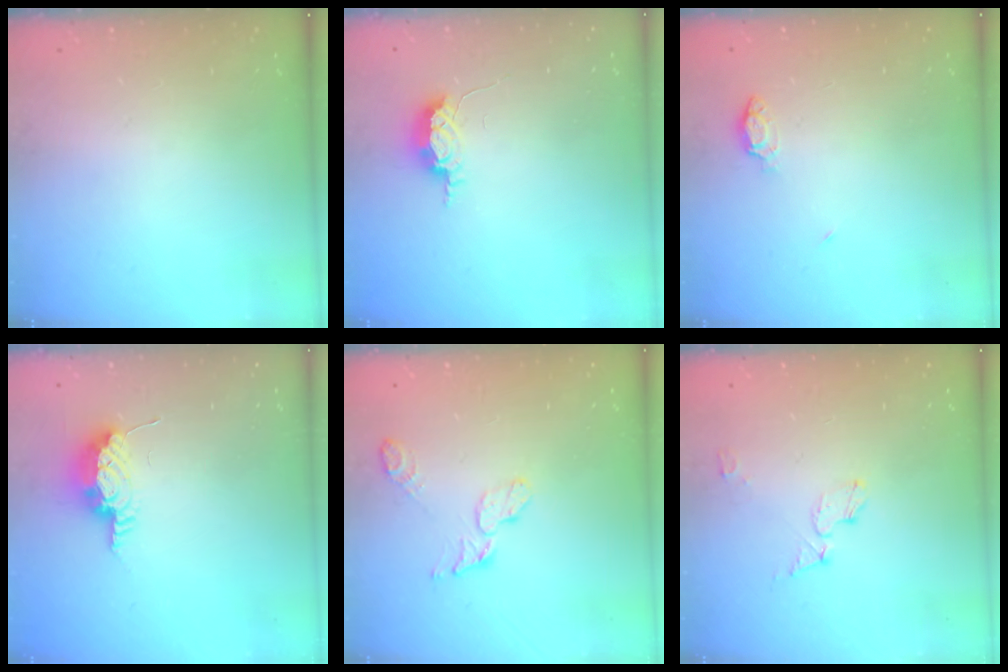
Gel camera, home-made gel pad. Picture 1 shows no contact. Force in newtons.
{"total": 5.8, "press": 5.7, "slide": 0.9}
{"total": 3.7, "press": 3.7, "slide": 0.5}
{"total": 15.8, "press": 10.9, "slide": 11.4}
{"total": 6.0, "press": 6.0, "slide": 0.3}
{"total": 6.1, "press": 6.1, "slide": 0.5}